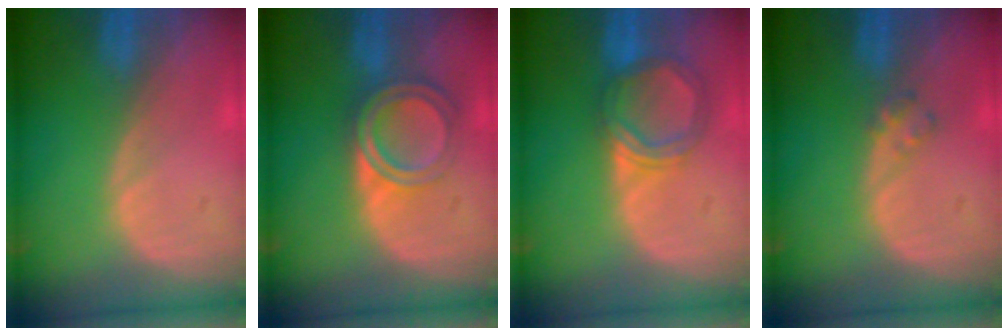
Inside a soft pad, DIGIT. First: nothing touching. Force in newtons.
{"total": 6.3, "press": 5.3, "slide": 3.4}
{"total": 5.5, "press": 5.2, "slide": 1.7}
{"total": 1.6, "press": 1.6, "slide": 0.2}